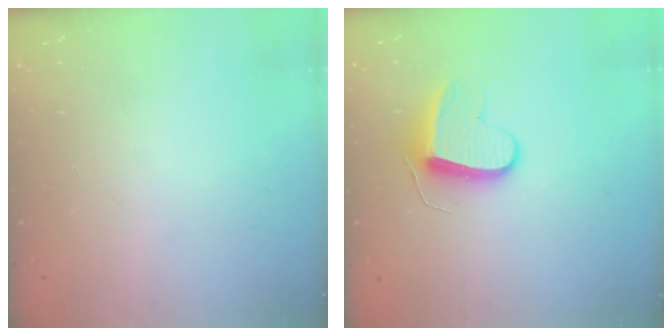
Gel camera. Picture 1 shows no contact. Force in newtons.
{"total": 9.2, "press": 9.2, "slide": 0.5}